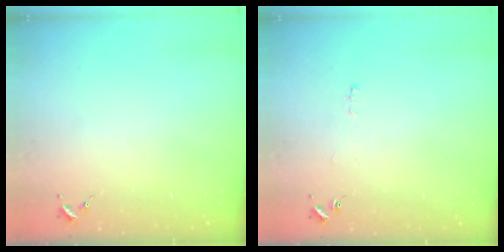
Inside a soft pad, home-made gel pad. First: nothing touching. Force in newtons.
{"total": 3.8, "press": 3.8, "slide": 0.5}